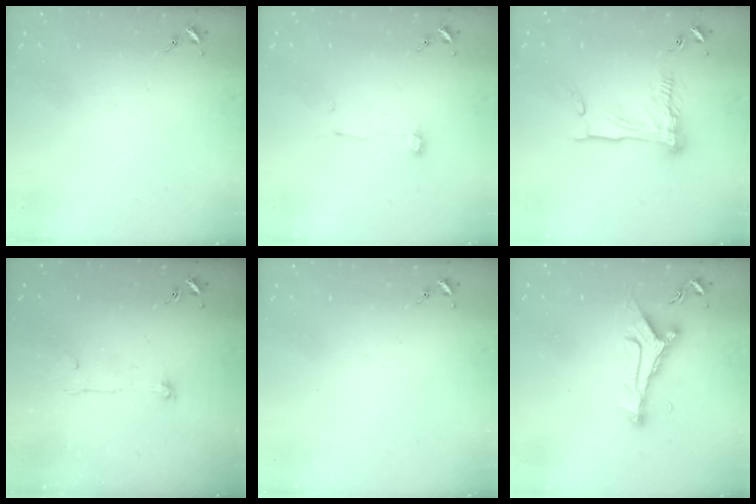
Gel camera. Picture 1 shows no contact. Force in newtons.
{"total": 4.2, "press": 4.2, "slide": 0.5}
{"total": 15.0, "press": 14.9, "slide": 1.3}
{"total": 4.8, "press": 4.8, "slide": 0.4}
{"total": 0.0}
{"total": 9.9, "press": 9.9, "slide": 0.7}